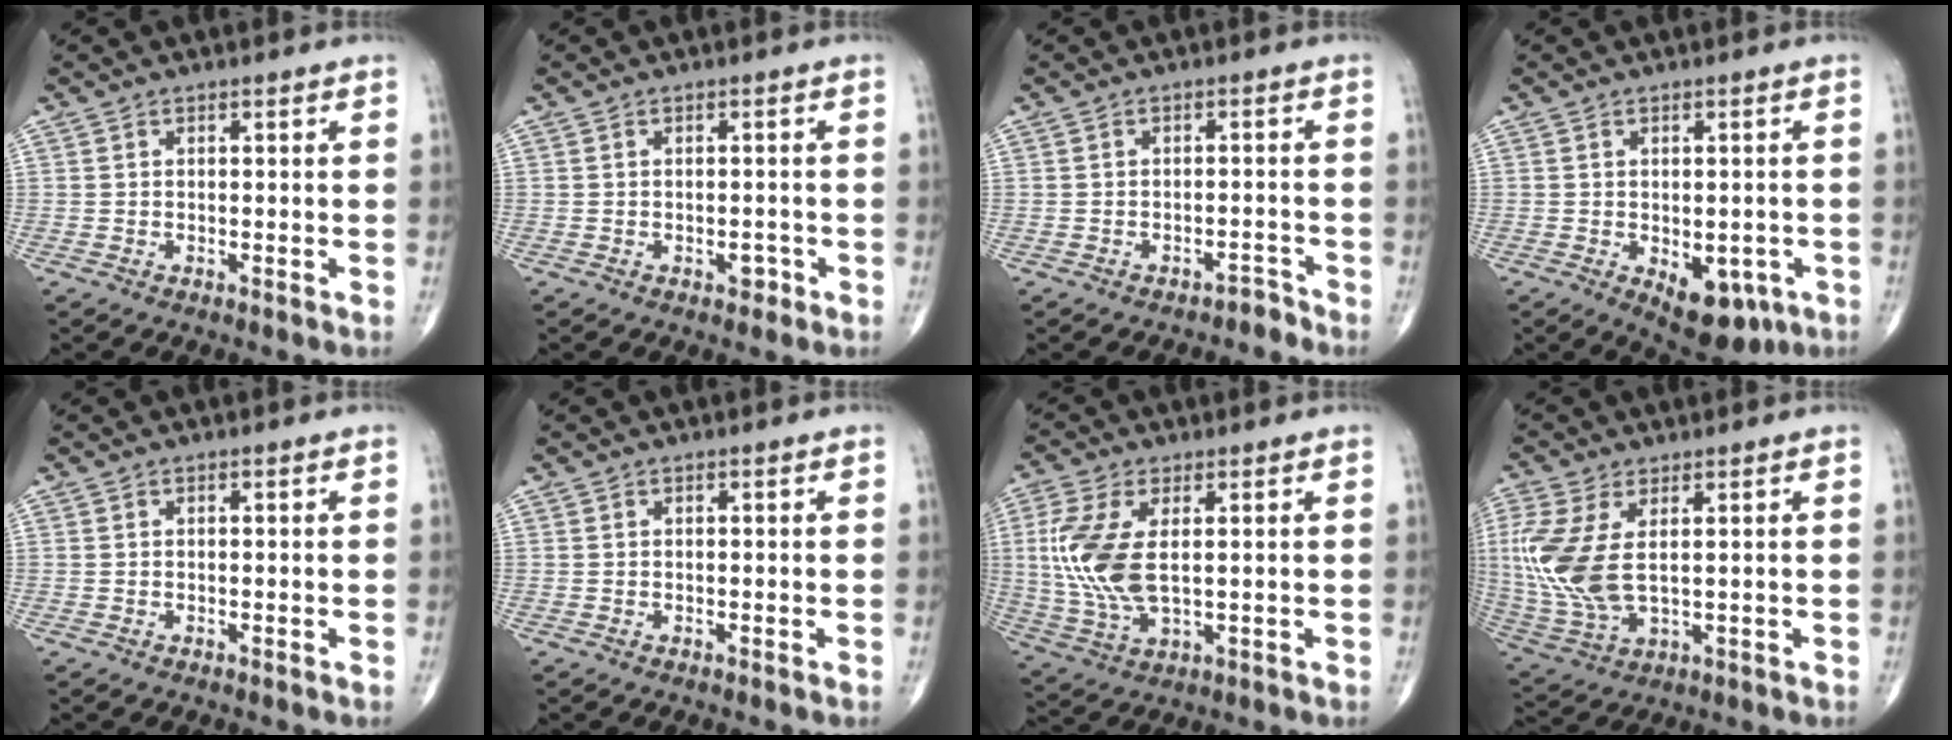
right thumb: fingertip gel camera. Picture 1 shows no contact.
{"total": 1.9, "force": [-0.9, 1.2, 1.3], "torque": [-0.009, 0.003, -0.011]}
{"total": 2.0, "force": [-1.8, 0.8, 0.0], "torque": [0.005, 0.019, -0.023]}
{"total": 9.7, "force": [-3.6, 5.4, 7.2], "torque": [-0.073, 0.002, -0.036]}
{"total": 0.0}
{"total": 0.0}
{"total": 12.1, "force": [1.5, 5.8, 10.6], "torque": [-0.250, -0.010, 0.037]}
{"total": 12.7, "force": [1.9, 6.3, 10.9], "torque": [-0.271, -0.012, 0.052]}